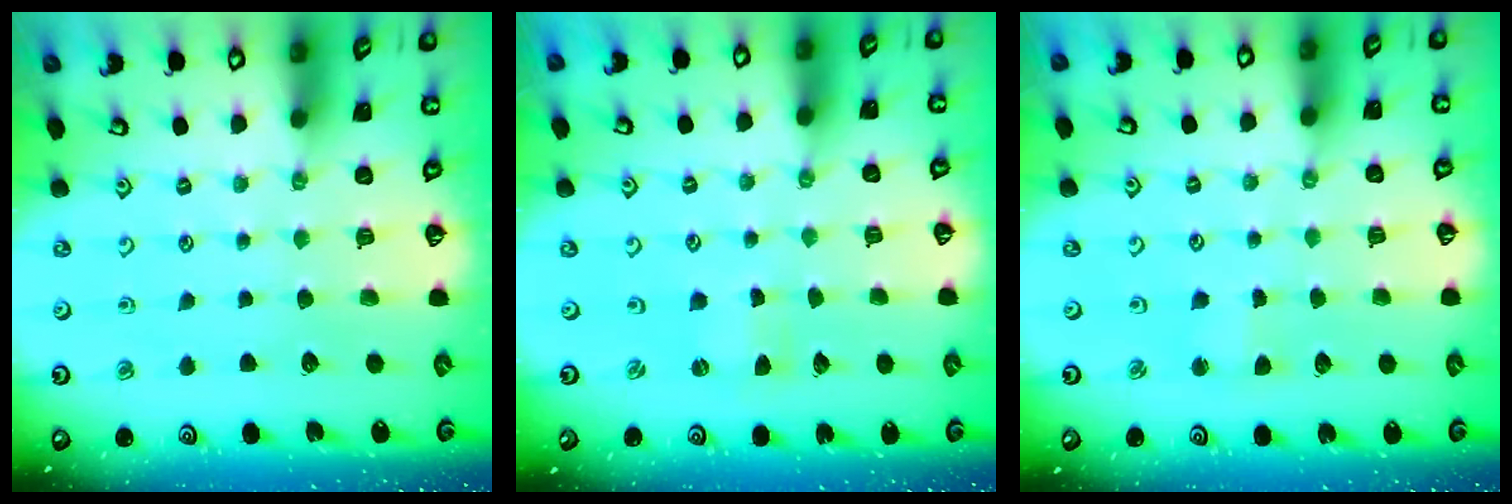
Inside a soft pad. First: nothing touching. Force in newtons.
{"total": 0.0}
{"total": 2.4, "press": 2.4, "slide": 0.3}